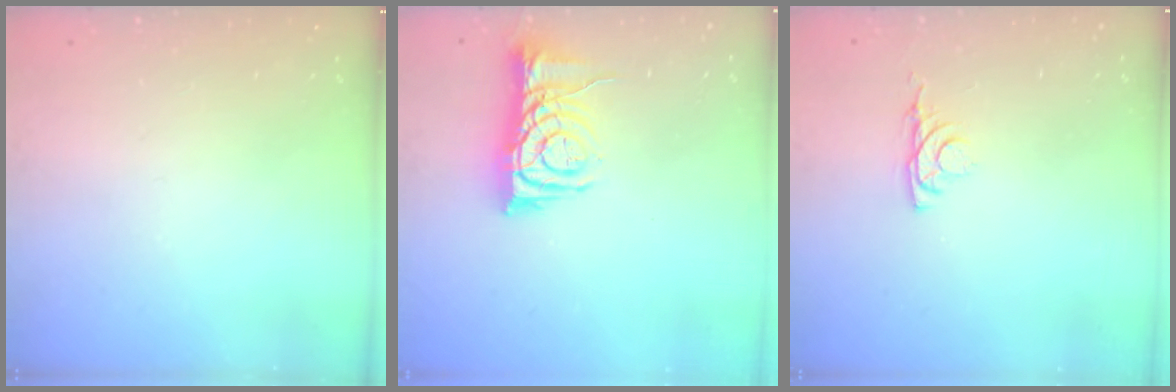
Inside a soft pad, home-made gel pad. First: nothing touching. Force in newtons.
{"total": 7.9, "press": 7.9, "slide": 1.0}
{"total": 3.4, "press": 3.3, "slide": 0.6}